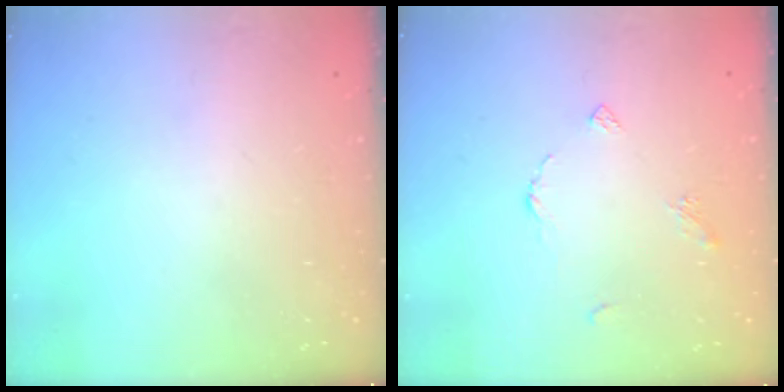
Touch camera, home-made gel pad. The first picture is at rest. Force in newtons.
{"total": 4.2, "press": 4.1, "slide": 0.6}